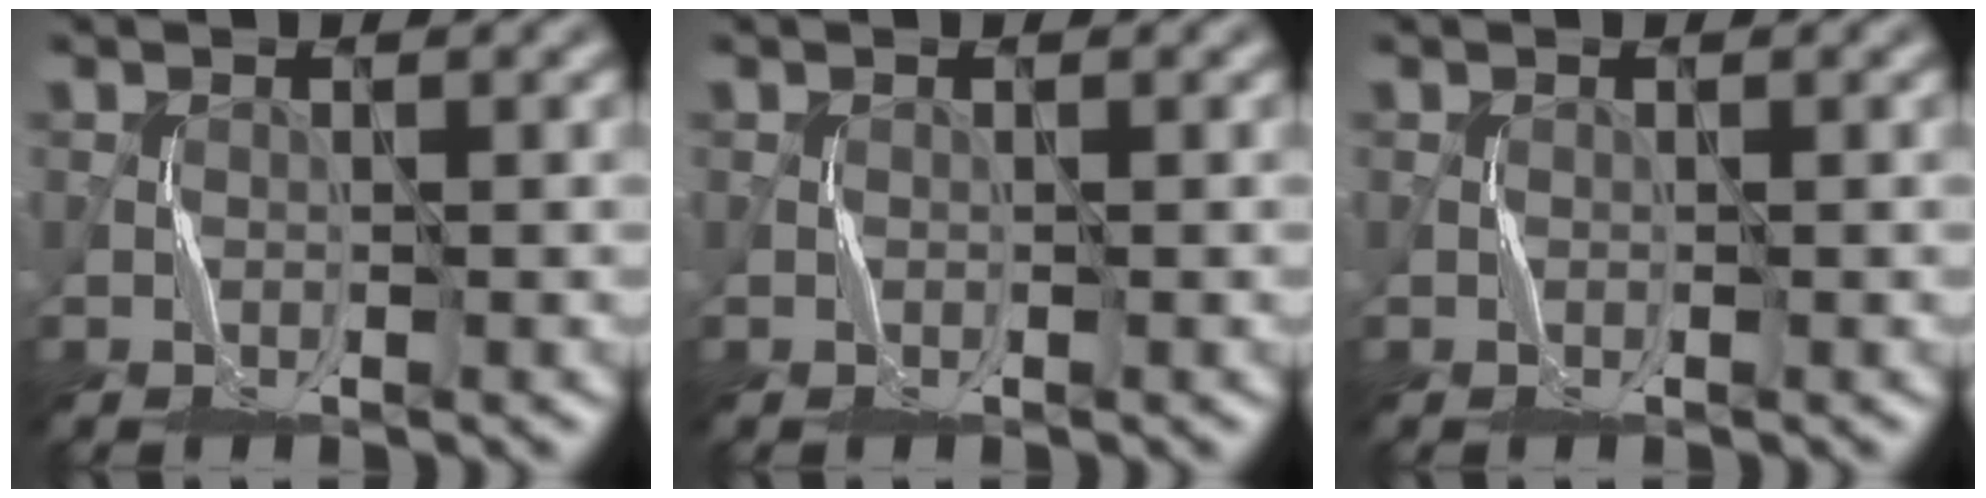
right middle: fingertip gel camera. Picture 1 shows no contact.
{"total": 0.0}
{"total": 0.0}